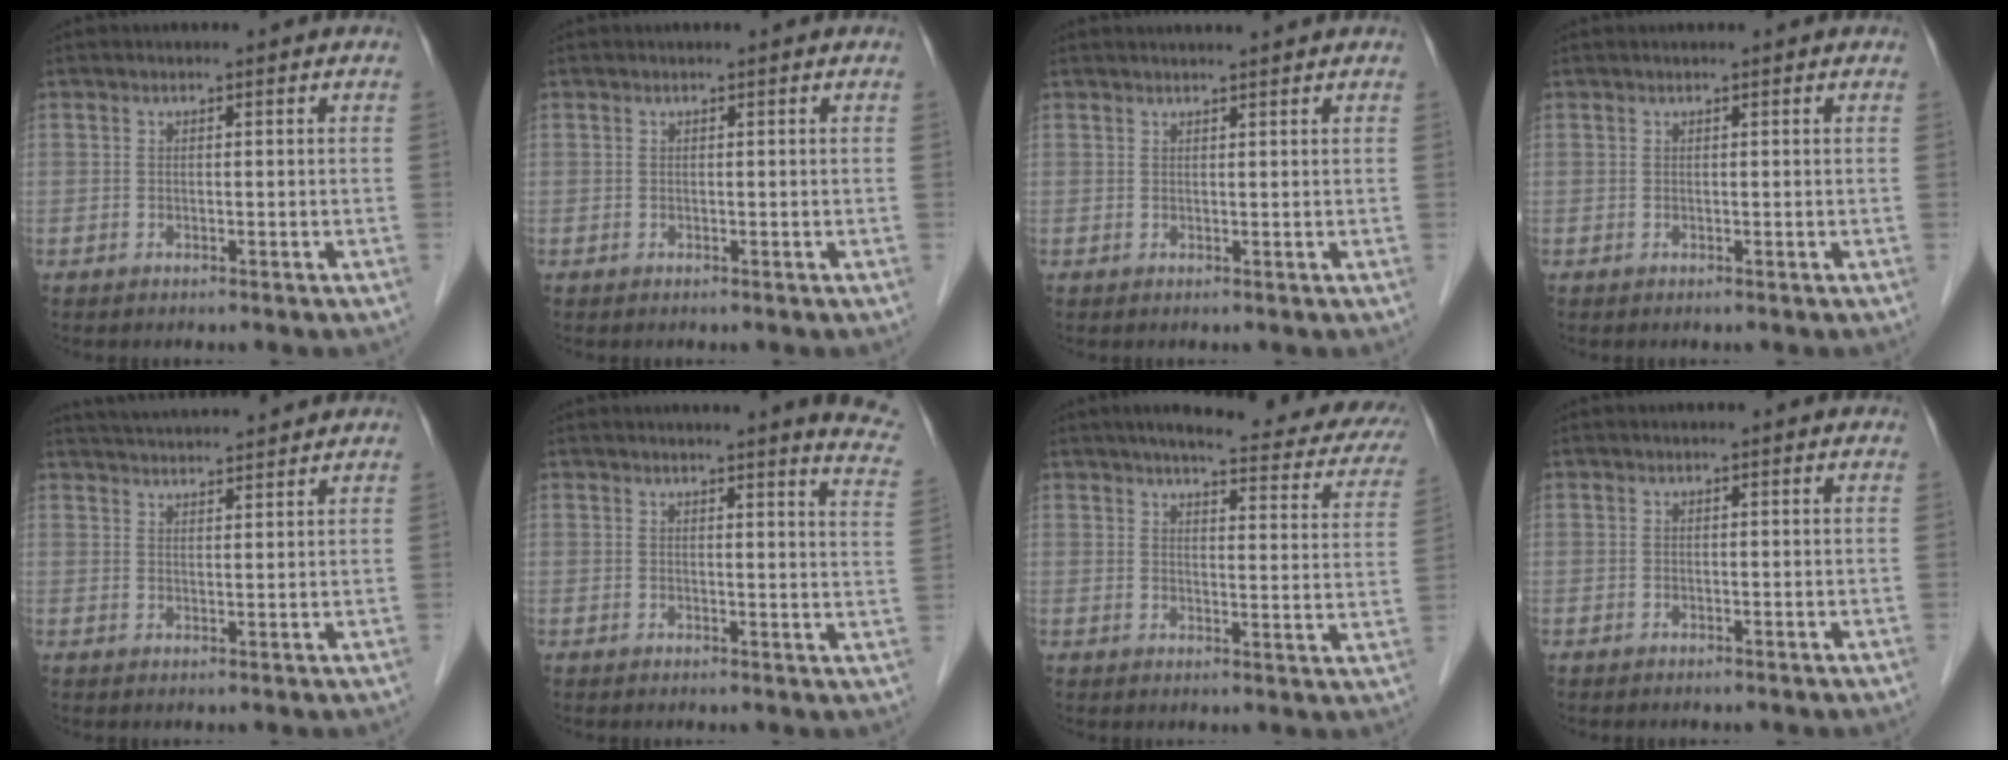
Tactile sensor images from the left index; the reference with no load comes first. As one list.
[{"total": 0.0}, {"total": 3.6, "force": [3.4, -0.2, 1.1], "torque": [-0.014, 0.018, 0.042]}, {"total": 0.7, "force": [0.7, 0.1, 0.2], "torque": [-0.007, 0.012, 0.009]}, {"total": 11.2, "force": [10.5, 0.8, 3.7], "torque": [-0.070, 0.025, 0.153]}, {"total": 10.4, "force": [9.4, 0.2, 4.4], "torque": [-0.036, -0.051, 0.074]}, {"total": 21.2, "force": [17.5, 4.1, 11.2], "torque": [-0.131, -0.011, 0.189]}, {"total": 0.7, "force": [0.6, 0.2, 0.2], "torque": [-0.010, 0.004, 0.002]}]